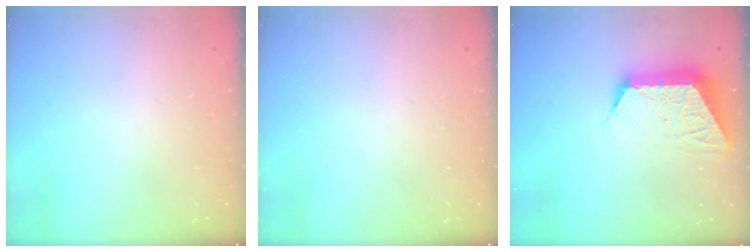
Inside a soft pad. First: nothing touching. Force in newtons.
{"total": 0.0}
{"total": 12.2, "press": 12.1, "slide": 1.2}